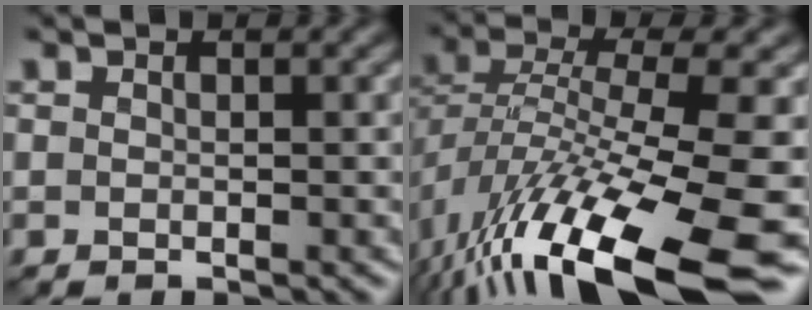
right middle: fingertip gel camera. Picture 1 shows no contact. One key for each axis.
{"total": 15.2, "fx": -6.7, "fy": 4.8, "fz": 12.7, "tx": -0.254, "ty": -0.010, "tz": -0.105}